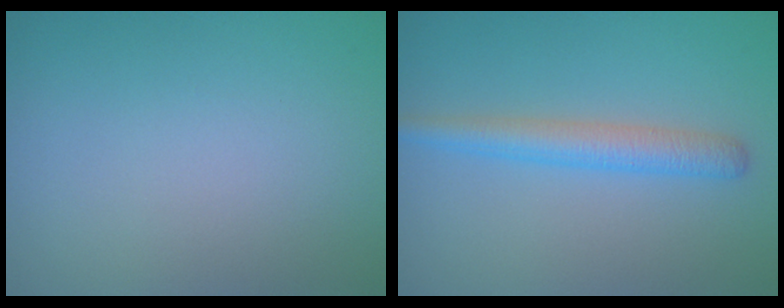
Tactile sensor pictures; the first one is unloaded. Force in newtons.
{"total": 3.0, "press": 3.0, "slide": 0.2}